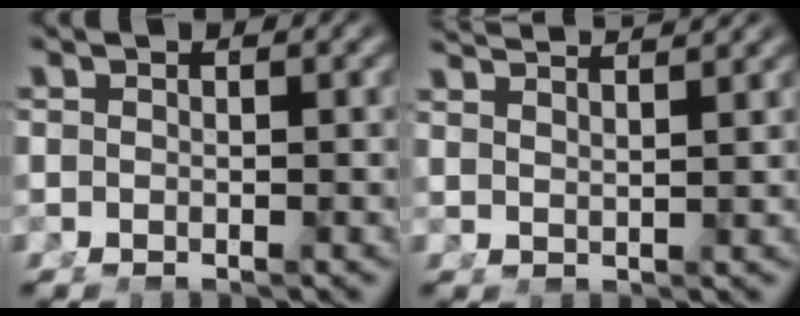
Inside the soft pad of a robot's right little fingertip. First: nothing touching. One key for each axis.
{"total": 4.1, "fx": 3.9, "fy": -0.4, "fz": 1.3, "tx": -0.013, "ty": 0.005, "tz": 0.070}